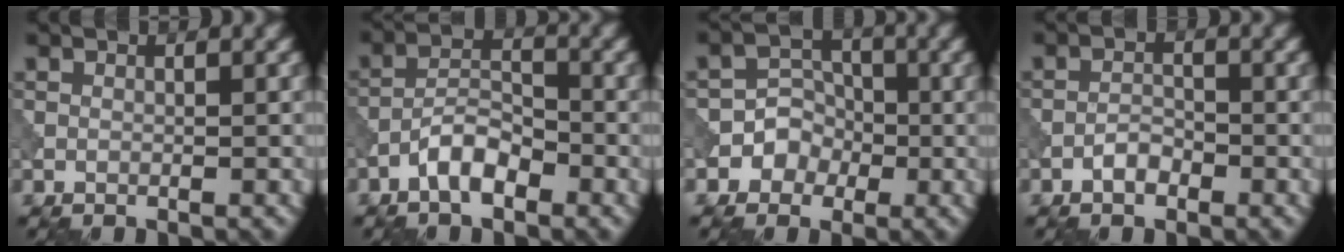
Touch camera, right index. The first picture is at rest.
{"total": 3.5, "force": [-2.2, 1.4, 2.4], "torque": [-0.039, 0.011, -0.047]}
{"total": 3.4, "force": [-1.3, 3.0, 0.6], "torque": [0.024, 0.017, -0.044]}
{"total": 1.7, "force": [-1.1, 0.8, 1.0], "torque": [-0.017, 0.005, -0.023]}